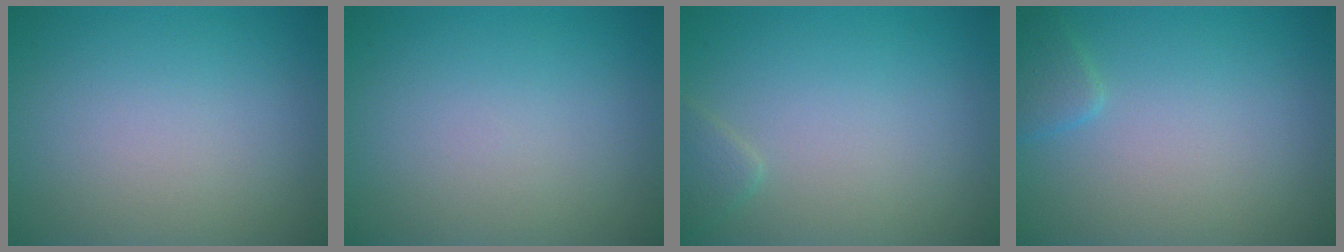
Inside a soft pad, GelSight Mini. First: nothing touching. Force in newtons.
{"total": 0.0}
{"total": 1.1, "press": 1.1, "slide": 0.1}
{"total": 1.4, "press": 1.4, "slide": 0.1}